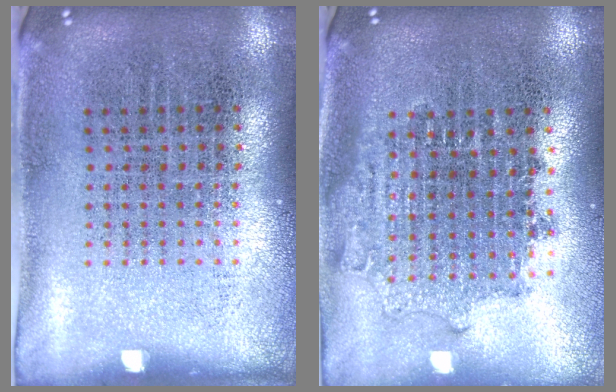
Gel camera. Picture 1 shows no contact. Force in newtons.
{"total": 1.7, "press": 1.3, "slide": 1.0}